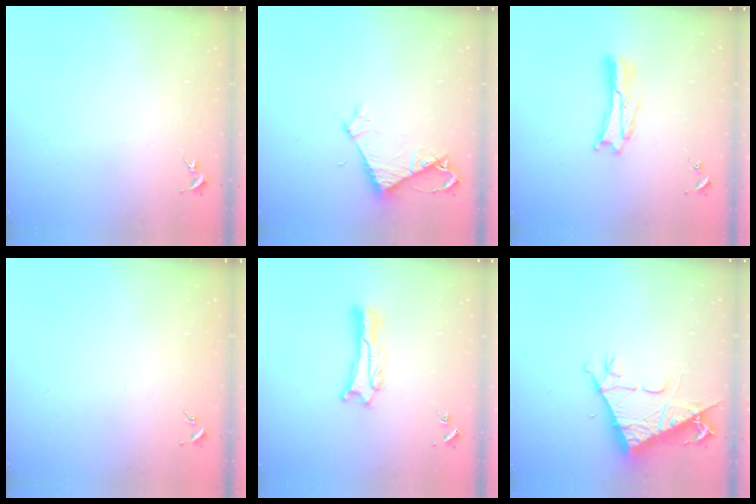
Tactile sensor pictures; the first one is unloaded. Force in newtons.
{"total": 5.1, "press": 5.1, "slide": 0.4}
{"total": 2.4, "press": 2.4, "slide": 0.3}
{"total": 0.0}
{"total": 2.2, "press": 2.2, "slide": 0.2}
{"total": 9.2, "press": 9.1, "slide": 1.4}